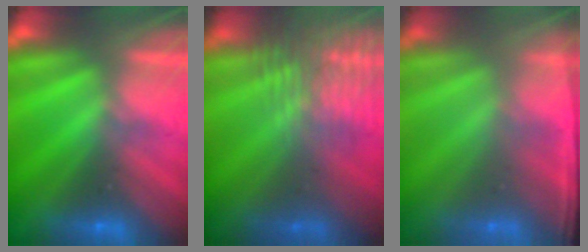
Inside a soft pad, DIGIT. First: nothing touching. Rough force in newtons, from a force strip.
{"total": 3.2}
{"total": 1.3}